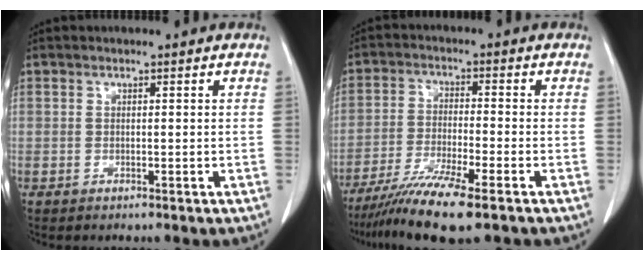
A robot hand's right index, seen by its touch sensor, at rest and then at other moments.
{"total": 10.4, "force": [-7.5, 0.0, 7.2], "torque": [-0.130, -0.028, -0.129]}